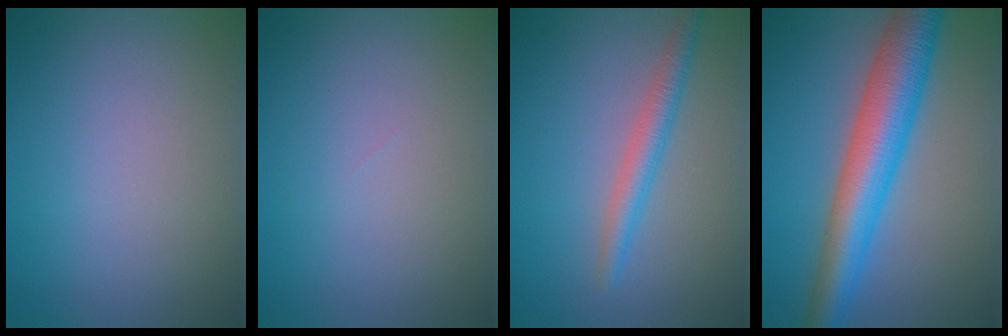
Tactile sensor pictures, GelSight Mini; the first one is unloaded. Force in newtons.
{"total": 0.0}
{"total": 2.5, "press": 2.5, "slide": 0.0}
{"total": 7.6, "press": 7.6, "slide": 0.1}